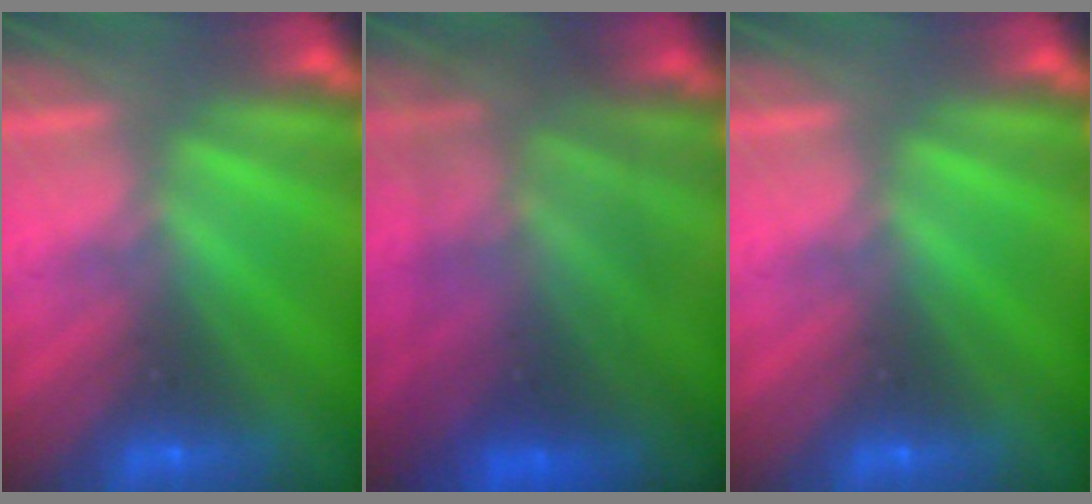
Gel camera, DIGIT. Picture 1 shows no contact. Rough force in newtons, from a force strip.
{"total": 5.5}
{"total": 0.0}